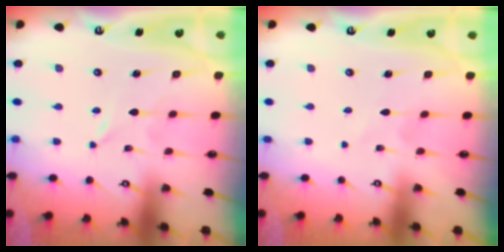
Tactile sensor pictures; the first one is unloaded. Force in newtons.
{"total": 1.1, "press": 1.1, "slide": 0.1}